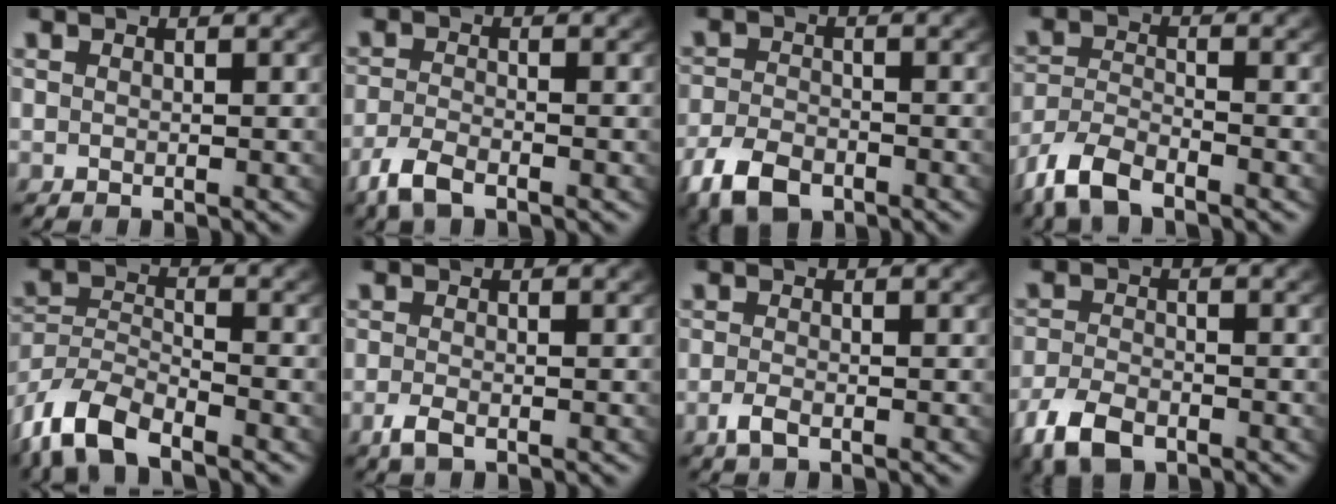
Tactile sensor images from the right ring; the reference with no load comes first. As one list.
[{"total": 2.6, "force": [-2.1, 0.8, 1.4], "torque": [-0.035, -0.009, -0.037]}, {"total": 4.9, "force": [-3.2, 2.7, 2.5], "torque": [-0.047, -0.018, -0.049]}, {"total": 4.6, "force": [-3.4, 2.2, 2.1], "torque": [-0.055, -0.015, -0.057]}, {"total": 7.1, "force": [-4.3, 4.7, 3.3], "torque": [-0.099, -0.032, -0.068]}, {"total": 1.8, "force": [-1.3, 0.6, 1.1], "torque": [-0.030, -0.010, -0.020]}, {"total": 1.7, "force": [-1.2, 0.5, 1.0], "torque": [-0.031, -0.010, -0.019]}, {"total": 4.5, "force": [-3.0, 2.3, 2.3], "torque": [-0.048, -0.016, -0.047]}]